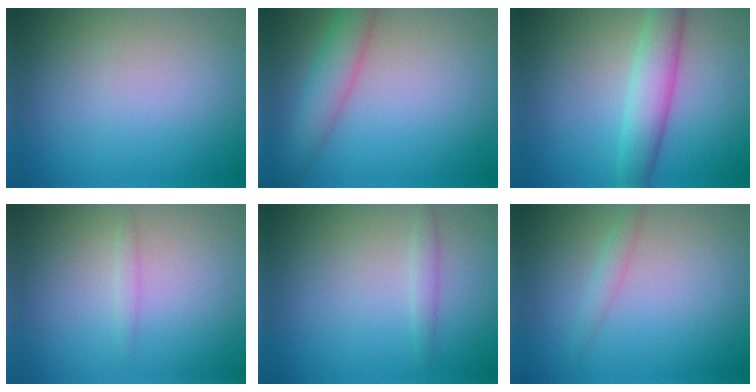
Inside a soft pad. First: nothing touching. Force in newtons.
{"total": 4.0, "press": 4.0, "slide": 0.1}
{"total": 4.6, "press": 4.6, "slide": 0.1}
{"total": 0.8, "press": 0.8, "slide": 0.0}
{"total": 1.1, "press": 1.1, "slide": 0.0}
{"total": 1.2, "press": 1.2, "slide": 0.1}